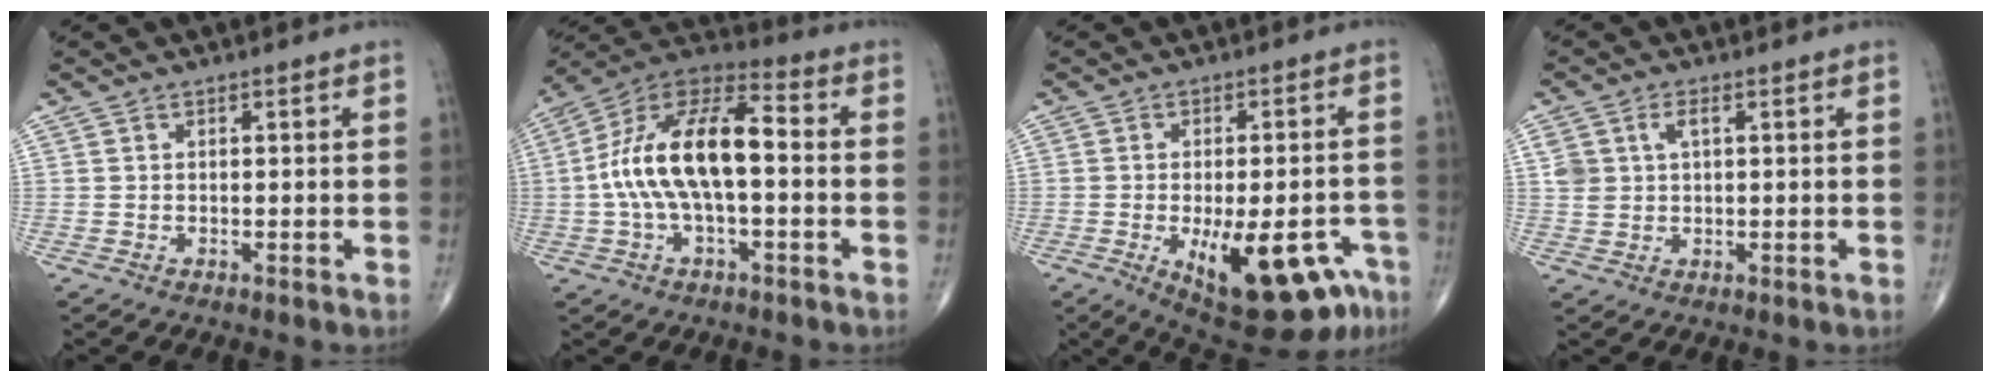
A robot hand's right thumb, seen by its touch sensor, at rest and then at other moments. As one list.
[{"total": 17.1, "force": [-0.7, 7.7, 15.3], "torque": [-0.292, 0.048, -0.021]}, {"total": 18.6, "force": [-8.2, 7.7, 14.9], "torque": [-0.157, 0.019, -0.095]}, {"total": 3.9, "force": [1.3, 2.4, 2.8], "torque": [-0.054, 0.003, 0.029]}]